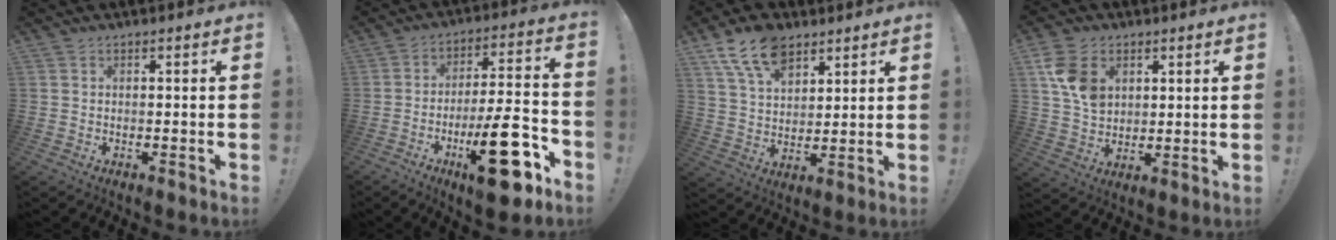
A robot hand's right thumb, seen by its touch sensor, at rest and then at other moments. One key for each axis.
{"total": 21.9, "fx": -9.9, "fy": 6.3, "fz": 18.4, "tx": -0.280, "ty": 0.058, "tz": -0.148}
{"total": 13.0, "fx": 8.3, "fy": 7.3, "fz": 7.0, "tx": -0.126, "ty": -0.033, "tz": 0.158}
{"total": 11.5, "fx": 4.1, "fy": 8.4, "fz": 6.8, "tx": -0.112, "ty": -0.008, "tz": 0.082}